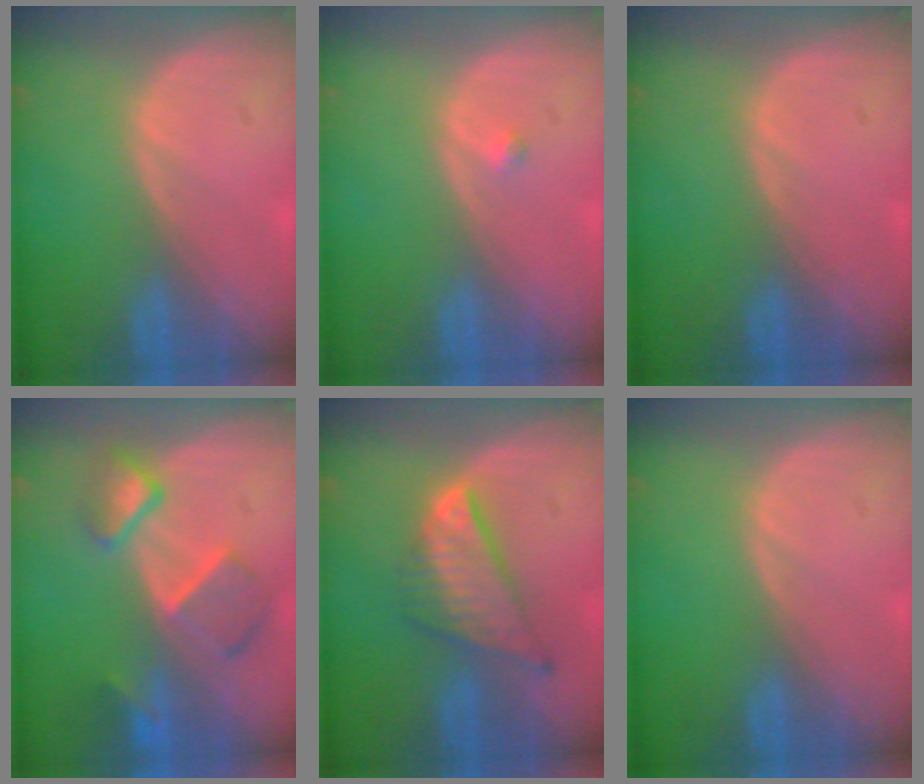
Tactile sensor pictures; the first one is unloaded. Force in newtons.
{"total": 0.7, "press": 0.7, "slide": 0.1}
{"total": 0.0}
{"total": 7.6, "press": 6.8, "slide": 3.5}
{"total": 8.1, "press": 6.9, "slide": 4.2}
{"total": 0.0}